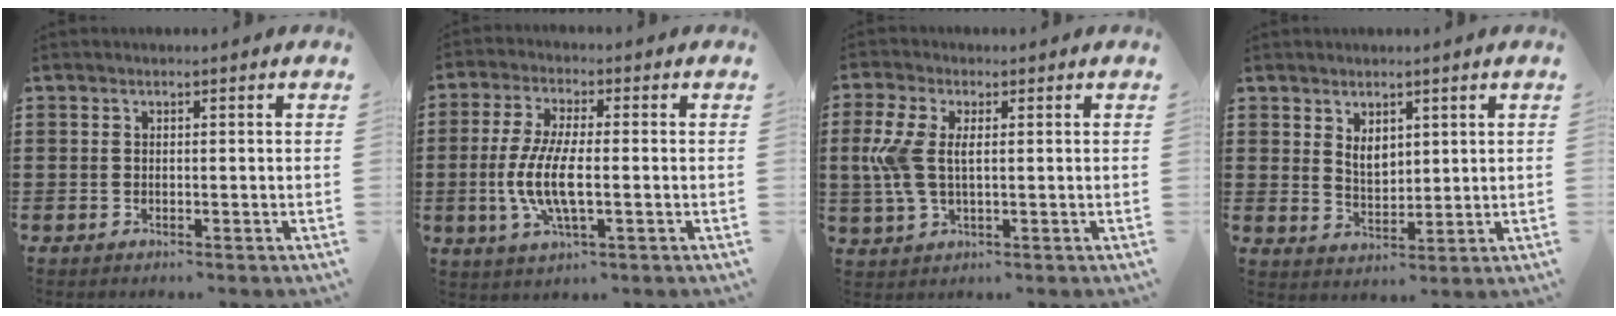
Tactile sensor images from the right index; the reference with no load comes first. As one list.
[{"total": 8.1, "force": [-1.7, 2.6, 7.5], "torque": [-0.171, -0.012, -0.037]}, {"total": 6.5, "force": [0.9, 3.1, 5.7], "torque": [-0.147, -0.003, 0.006]}, {"total": 3.4, "force": [1.9, 2.0, 1.9], "torque": [-0.035, 0.002, 0.033]}]